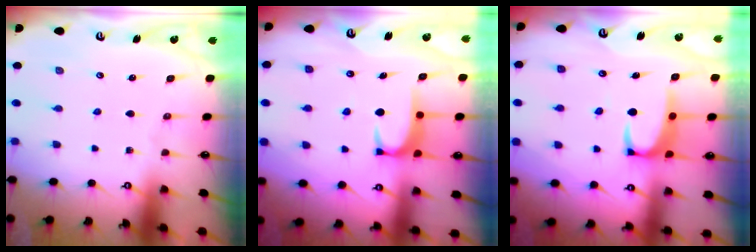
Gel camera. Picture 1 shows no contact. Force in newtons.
{"total": 1.9, "press": 1.9, "slide": 0.4}
{"total": 2.4, "press": 2.3, "slide": 0.8}